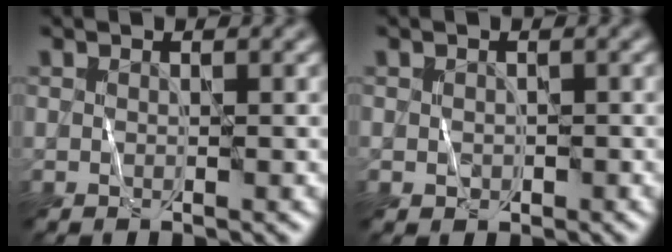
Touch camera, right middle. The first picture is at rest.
{"total": 1.0, "force": [-0.3, 0.9, 0.4], "torque": [-0.004, -0.006, -0.006]}